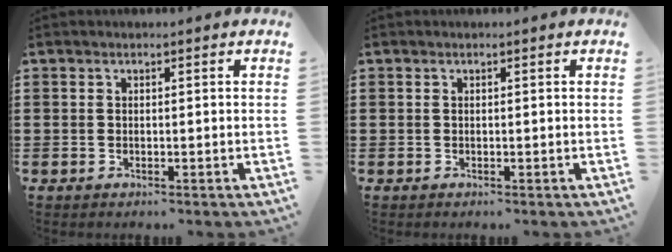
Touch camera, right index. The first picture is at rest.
{"total": 0.0}